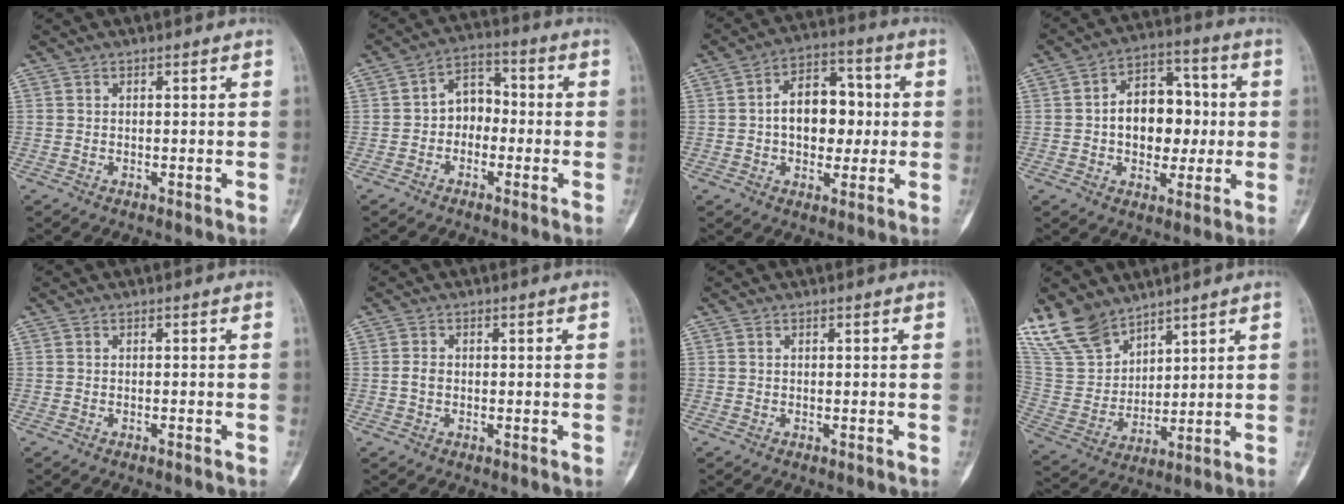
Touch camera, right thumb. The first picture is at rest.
{"total": 6.6, "force": [-1.2, 5.1, 4.0], "torque": [-0.036, 0.032, -0.038]}
{"total": 12.6, "force": [0.3, 8.3, 9.4], "torque": [-0.104, 0.025, 0.001]}
{"total": 13.8, "force": [0.0, 9.6, 10.0], "torque": [-0.102, 0.031, -0.001]}
{"total": 0.6, "force": [-0.4, 0.1, 0.4], "torque": [-0.012, 0.000, -0.004]}
{"total": 1.7, "force": [-0.3, 1.2, 1.1], "torque": [-0.021, 0.004, -0.008]}
{"total": 0.0}
{"total": 13.4, "force": [10.6, 6.8, 4.5], "torque": [-0.077, -0.045, 0.232]}